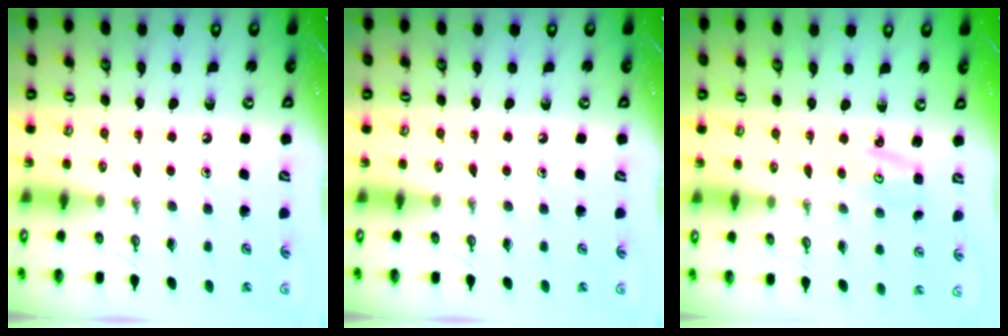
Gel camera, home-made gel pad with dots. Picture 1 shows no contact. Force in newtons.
{"total": 0.0}
{"total": 2.0, "press": 2.0, "slide": 0.3}